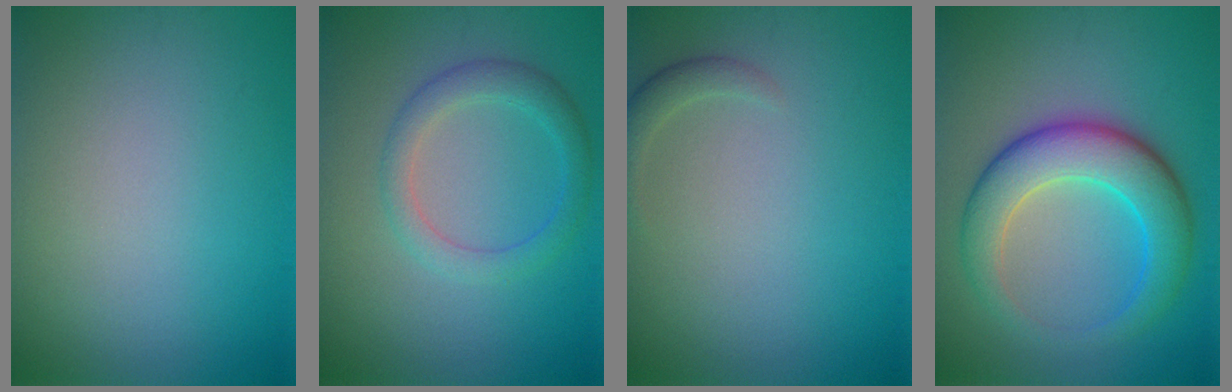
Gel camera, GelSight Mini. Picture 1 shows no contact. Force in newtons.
{"total": 2.8, "press": 2.8, "slide": 0.1}
{"total": 1.4, "press": 1.4, "slide": 0.1}
{"total": 7.0, "press": 7.0, "slide": 0.1}